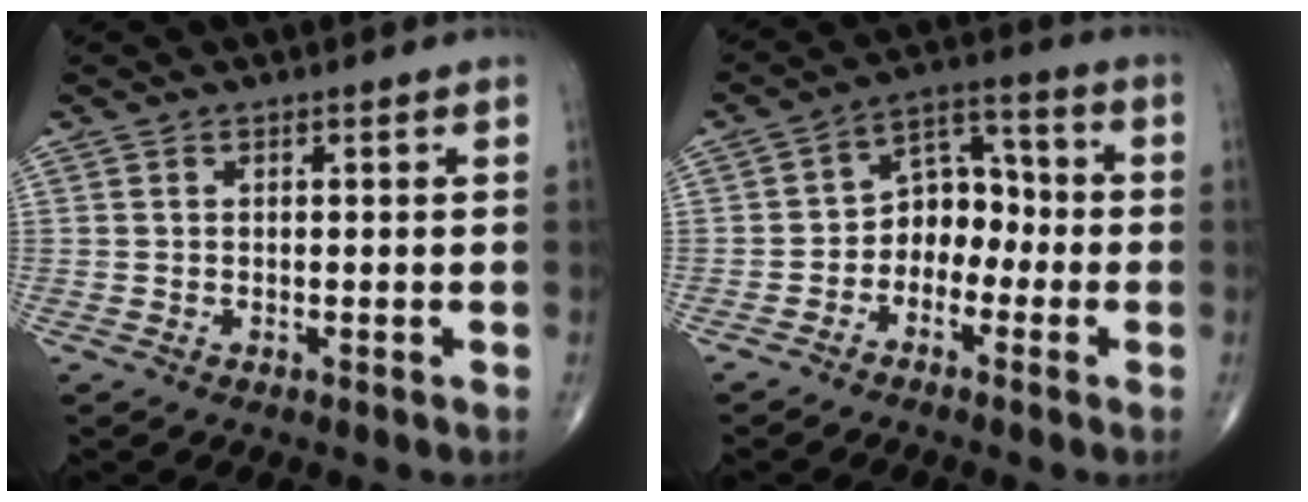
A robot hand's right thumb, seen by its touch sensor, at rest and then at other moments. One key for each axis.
{"total": 8.0, "fx": -2.3, "fy": 5.9, "fz": 4.9, "tx": -0.043, "ty": 0.045, "tz": -0.055}